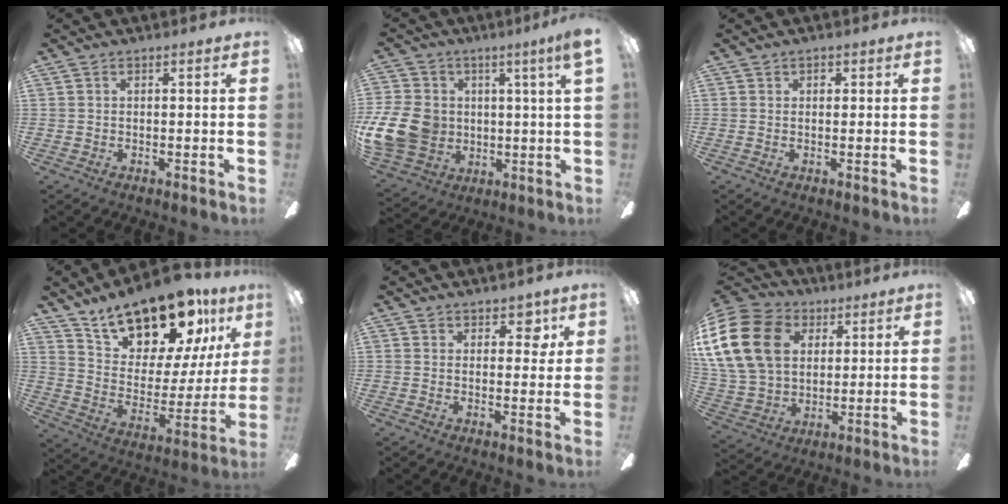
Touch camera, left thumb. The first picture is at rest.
{"total": 15.2, "force": [1.5, 10.2, 11.1], "torque": [-0.240, -0.006, 0.027]}
{"total": 1.3, "force": [0.5, 0.8, 0.9], "torque": [-0.012, 0.001, 0.006]}
{"total": 19.9, "force": [16.5, 7.6, 8.1], "torque": [-0.135, -0.114, 0.288]}
{"total": 4.3, "force": [2.6, 2.5, 2.3], "torque": [-0.019, -0.006, 0.041]}
{"total": 21.4, "force": [6.7, 16.1, 12.4], "torque": [-0.279, -0.008, 0.124]}